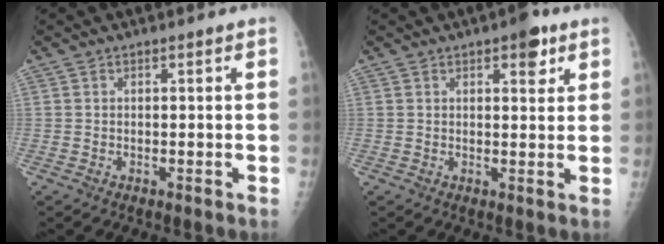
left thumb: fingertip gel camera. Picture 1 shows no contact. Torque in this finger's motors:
{"motor_torque": [0.55, 0.33, 0.42, -0.25, 0.01]}